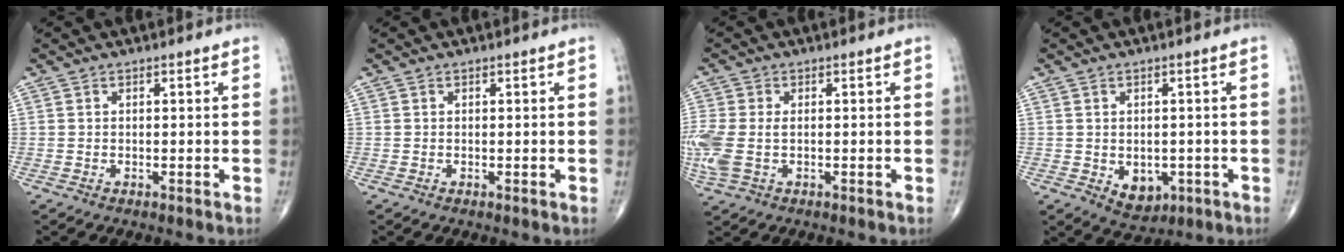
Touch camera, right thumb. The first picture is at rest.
{"total": 0.0}
{"total": 8.9, "force": [-0.9, 5.6, 6.9], "torque": [-0.201, 0.002, -0.011]}
{"total": 5.4, "force": [-1.3, 3.9, 3.4], "torque": [-0.027, 0.000, -0.002]}